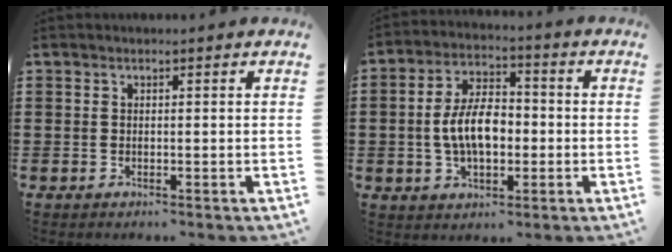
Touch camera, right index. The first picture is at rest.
{"total": 8.4, "force": [-0.7, 4.7, 6.9], "torque": [-0.138, 0.006, -0.020]}